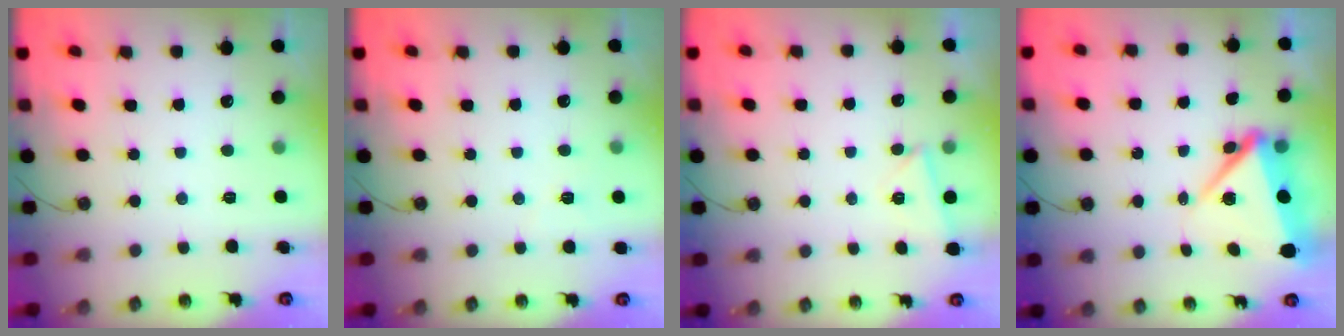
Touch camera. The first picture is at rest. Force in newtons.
{"total": 2.9, "press": 2.1, "slide": 2.0}
{"total": 3.6, "press": 2.7, "slide": 2.4}
{"total": 7.5, "press": 7.3, "slide": 1.8}